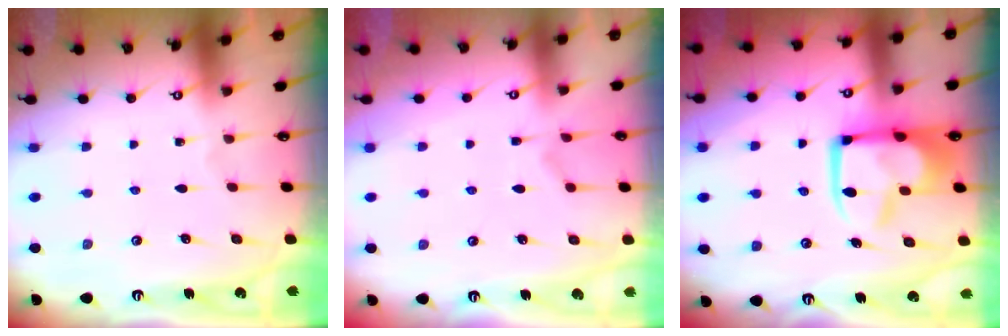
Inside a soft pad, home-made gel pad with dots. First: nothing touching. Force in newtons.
{"total": 1.1, "press": 0.3, "slide": 1.0}
{"total": 13.1, "press": 13.0, "slide": 1.4}